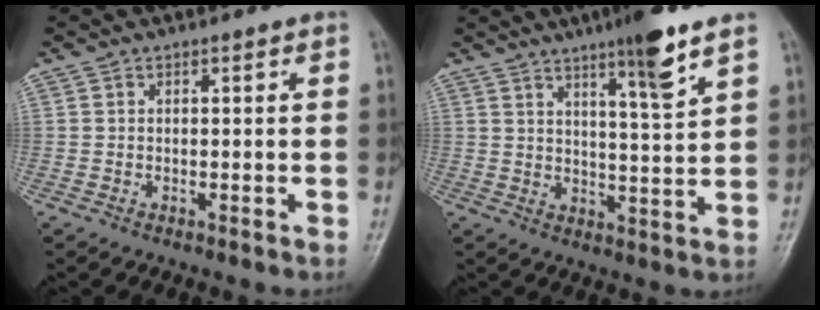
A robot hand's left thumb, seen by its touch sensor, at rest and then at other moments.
{"total": 9.6, "force": [6.1, 0.7, 7.3], "torque": [-0.111, -0.037, 0.095]}